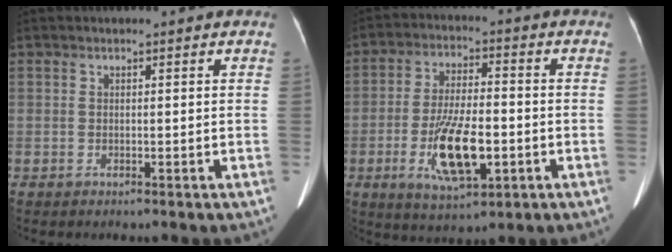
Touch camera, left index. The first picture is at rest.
{"total": 11.5, "force": [-3.4, 3.7, 10.4], "torque": [-0.201, -0.008, -0.054]}